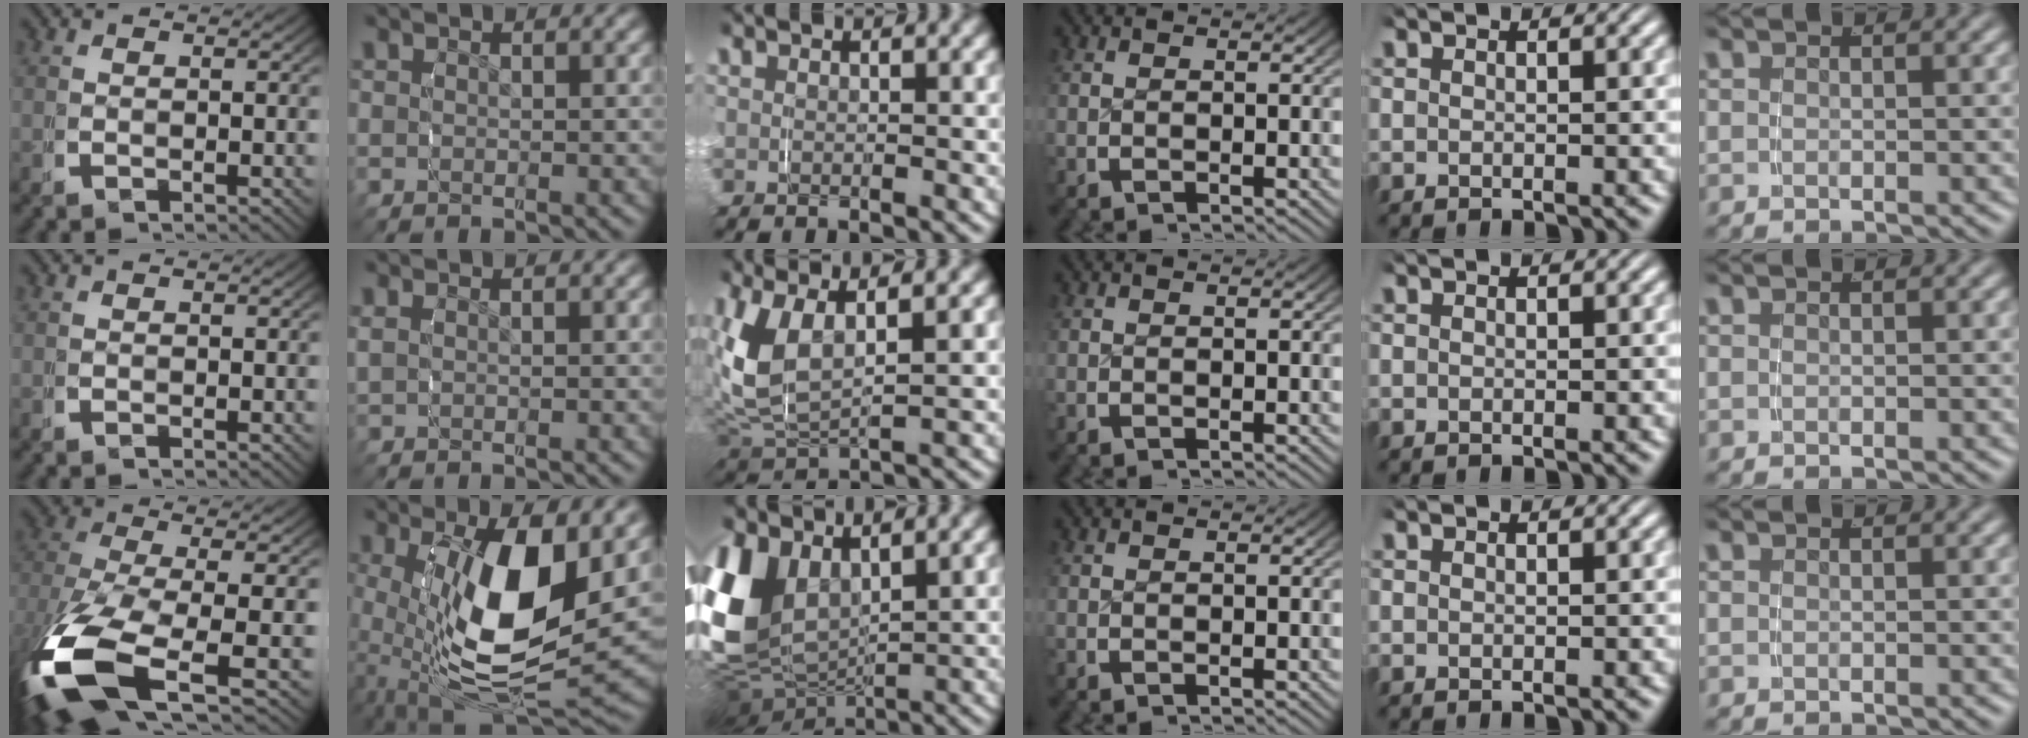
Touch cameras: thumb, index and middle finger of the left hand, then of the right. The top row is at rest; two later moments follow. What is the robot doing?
{"motion": "grasp_and_lifting", "object": "fork"}